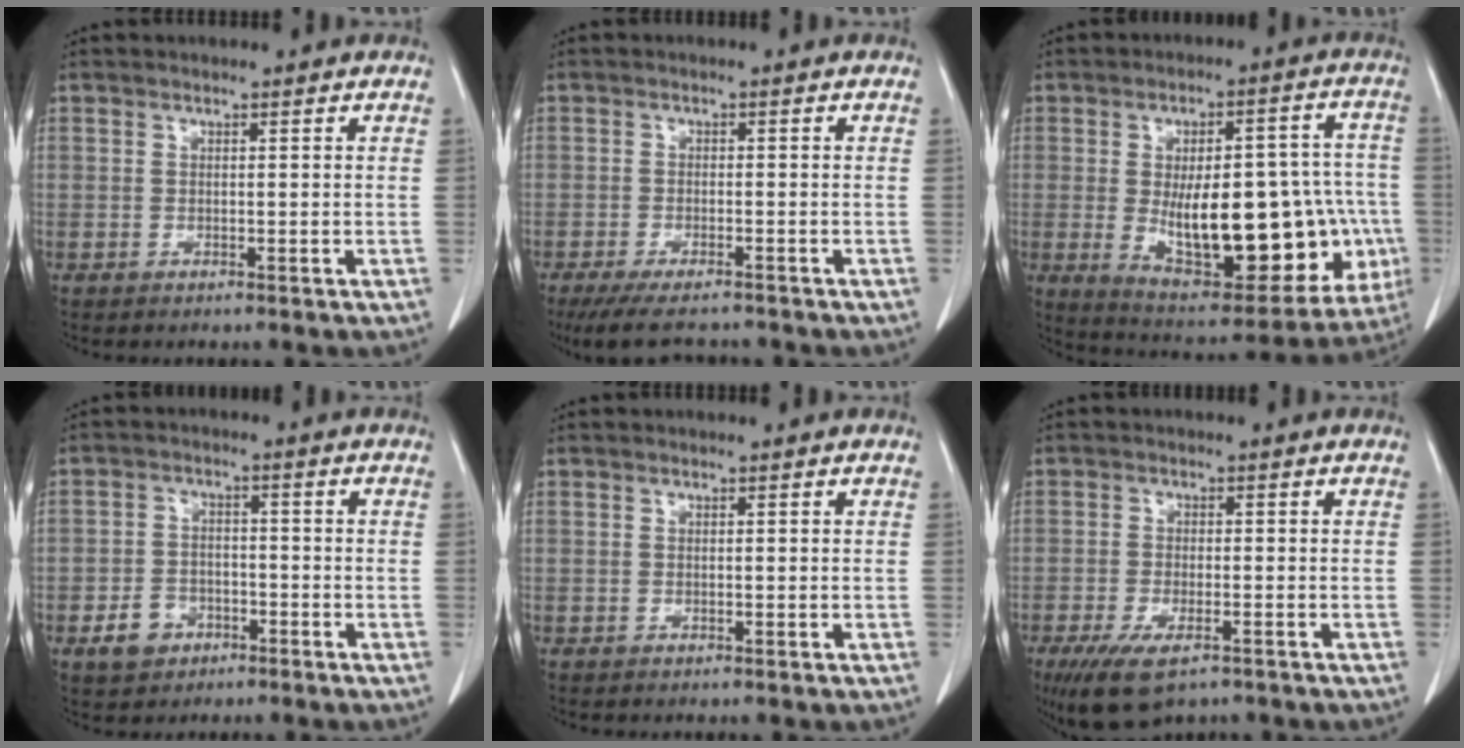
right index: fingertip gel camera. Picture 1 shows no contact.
{"total": 8.3, "force": [-7.3, 1.6, 3.6], "torque": [-0.055, -0.017, -0.111]}
{"total": 24.7, "force": [-4.2, 9.8, 22.3], "torque": [-0.273, 0.021, -0.028]}
{"total": 5.0, "force": [-2.6, 3.8, 1.9], "torque": [-0.037, 0.007, -0.037]}
{"total": 0.0}
{"total": 8.0, "force": [-5.1, 2.9, 5.4], "torque": [-0.096, -0.016, -0.083]}